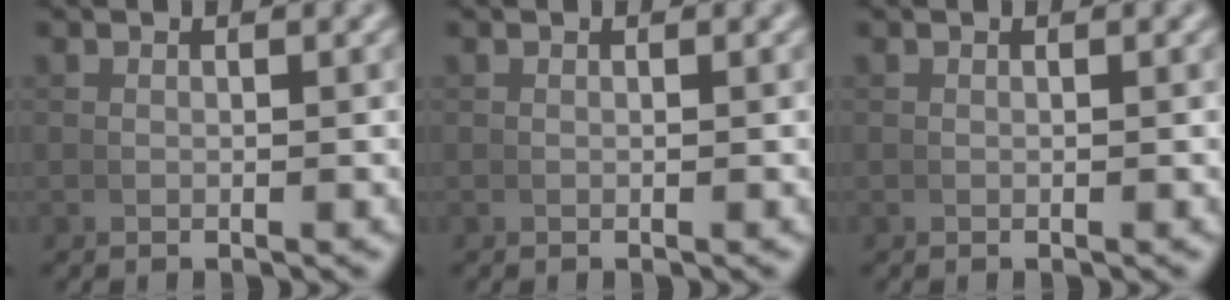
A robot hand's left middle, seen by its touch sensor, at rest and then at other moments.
{"total": 0.0}
{"total": 0.0}